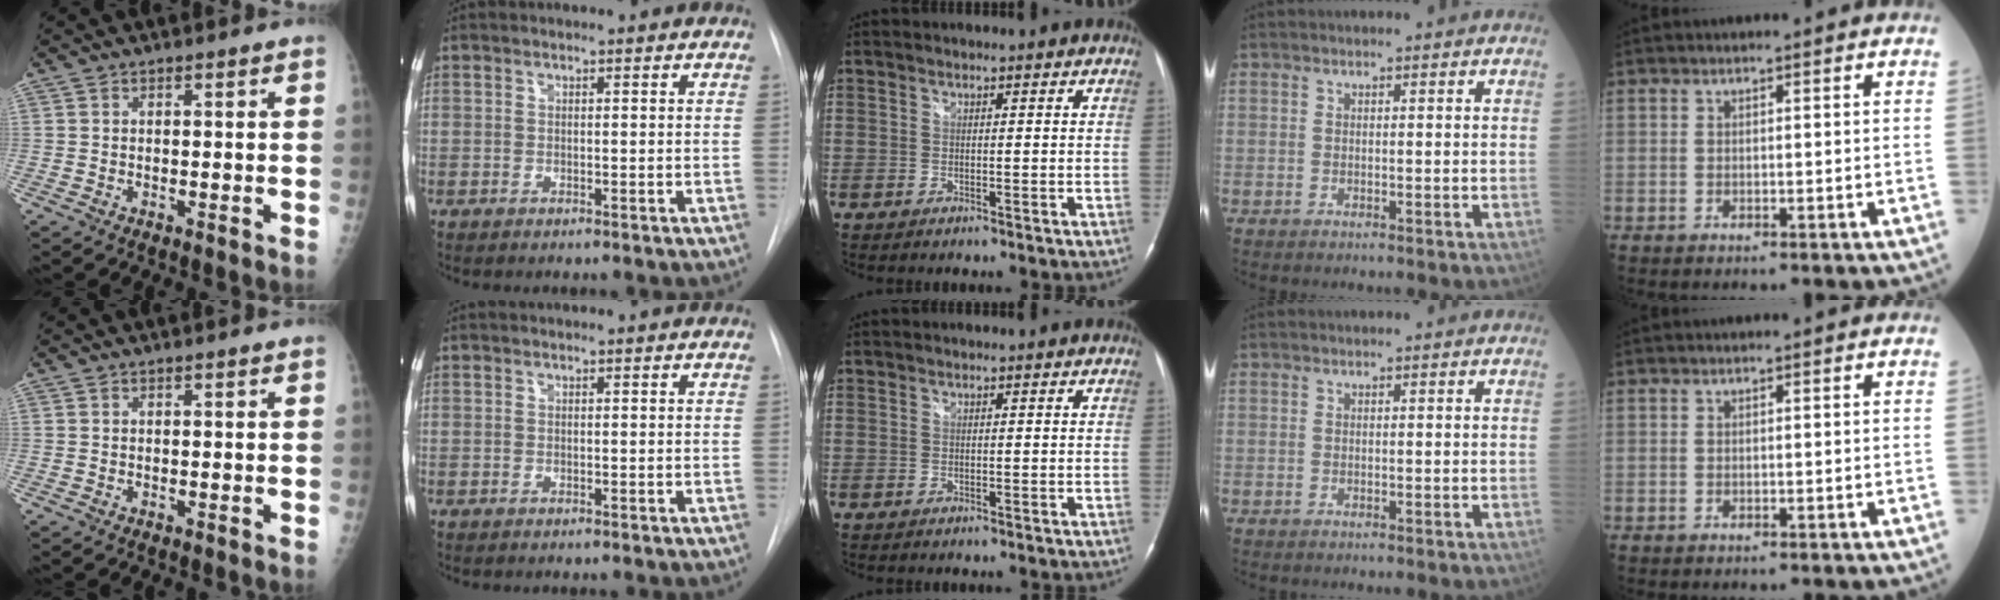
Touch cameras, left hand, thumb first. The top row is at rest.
{}